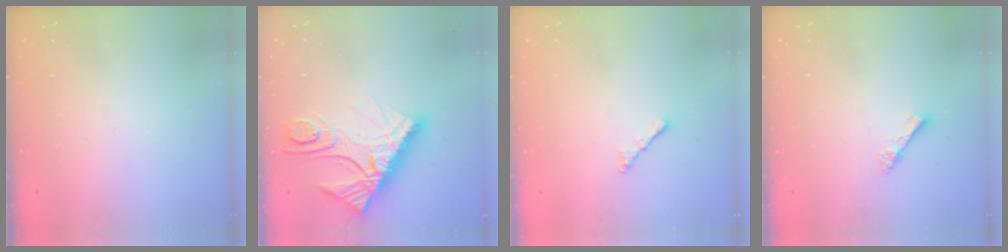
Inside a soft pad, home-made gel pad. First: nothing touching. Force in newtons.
{"total": 16.4, "press": 16.3, "slide": 1.4}
{"total": 2.1, "press": 2.0, "slide": 0.6}
{"total": 1.8, "press": 1.8, "slide": 0.1}